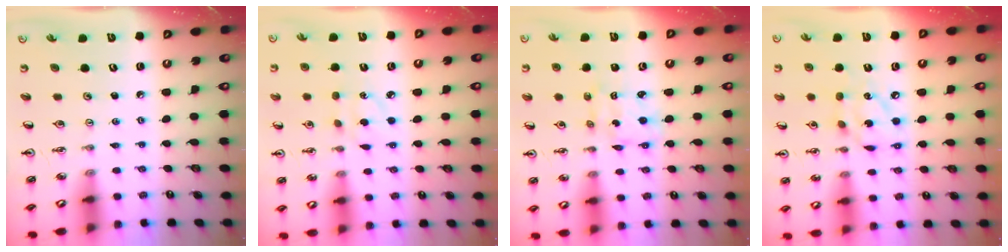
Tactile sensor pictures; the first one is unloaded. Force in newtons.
{"total": 4.5, "press": 4.5, "slide": 0.6}
{"total": 3.5, "press": 3.5, "slide": 0.2}
{"total": 9.9, "press": 9.9, "slide": 0.4}